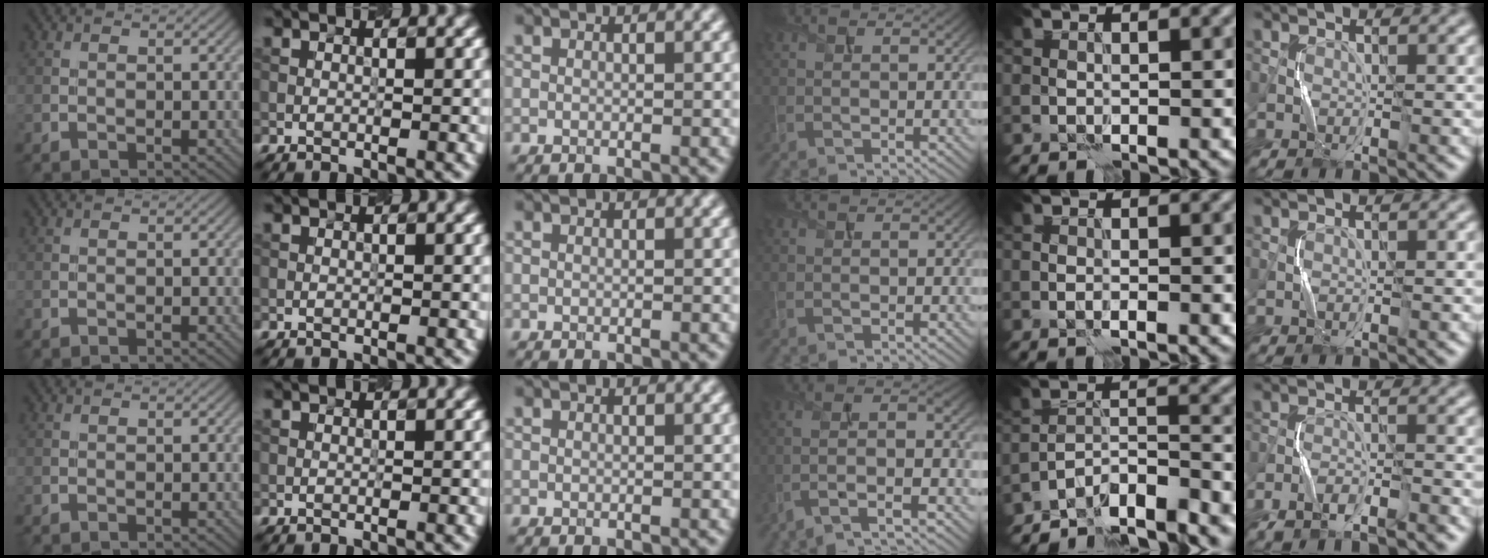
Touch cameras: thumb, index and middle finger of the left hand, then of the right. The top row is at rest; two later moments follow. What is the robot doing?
{"motion": "squeeze", "object": "sponge"}